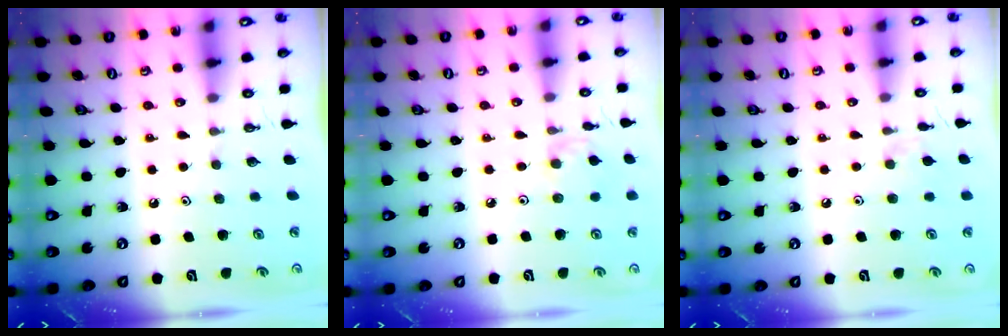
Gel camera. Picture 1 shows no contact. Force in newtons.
{"total": 4.1, "press": 4.1, "slide": 0.6}
{"total": 3.9, "press": 3.9, "slide": 0.6}